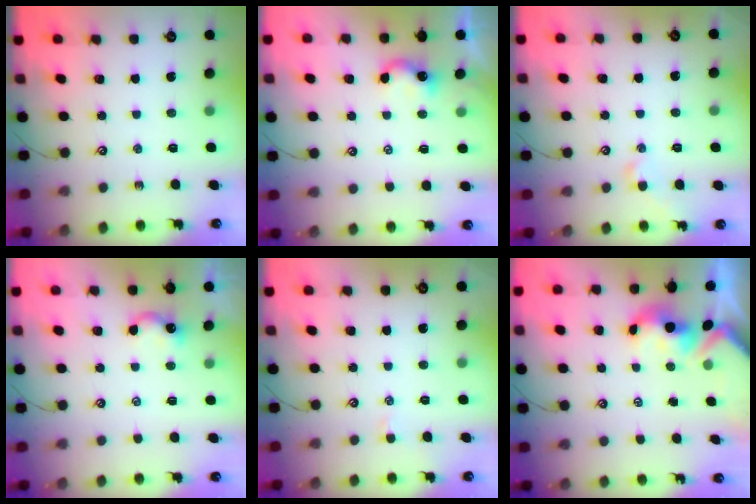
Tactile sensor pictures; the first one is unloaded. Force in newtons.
{"total": 1.8, "press": 1.8, "slide": 0.3}
{"total": 1.1, "press": 1.1, "slide": 0.2}
{"total": 2.5, "press": 2.5, "slide": 0.2}
{"total": 1.2, "press": 1.1, "slide": 0.4}
{"total": 2.0, "press": 1.9, "slide": 0.7}